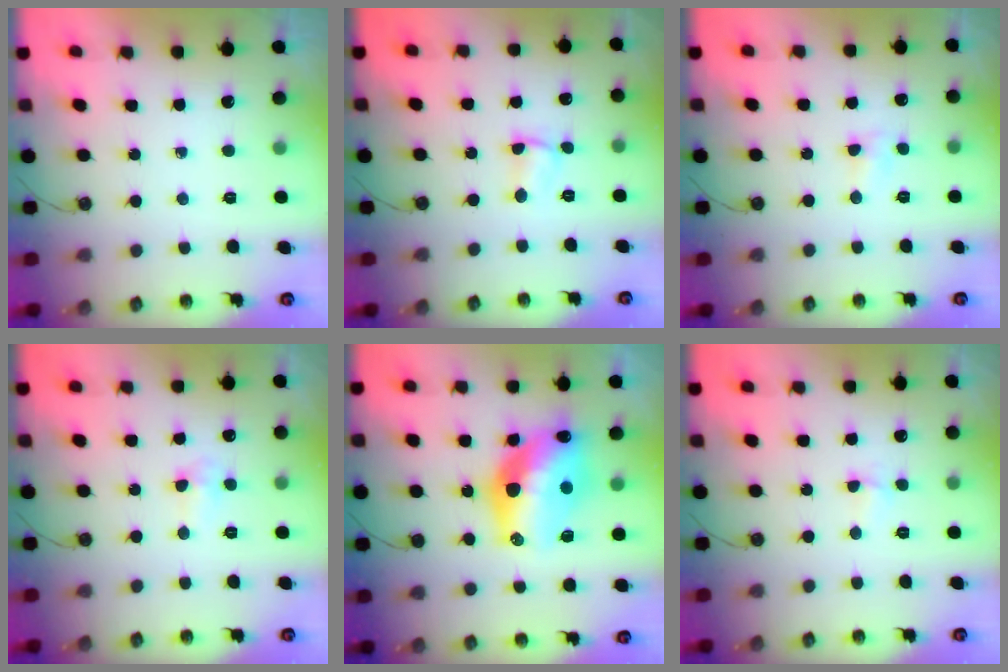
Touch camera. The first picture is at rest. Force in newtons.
{"total": 1.5, "press": 1.4, "slide": 0.5}
{"total": 4.7, "press": 4.7, "slide": 0.5}
{"total": 4.3, "press": 2.6, "slide": 3.4}
{"total": 17.1, "press": 16.9, "slide": 2.7}
{"total": 2.3, "press": 2.2, "slide": 0.5}